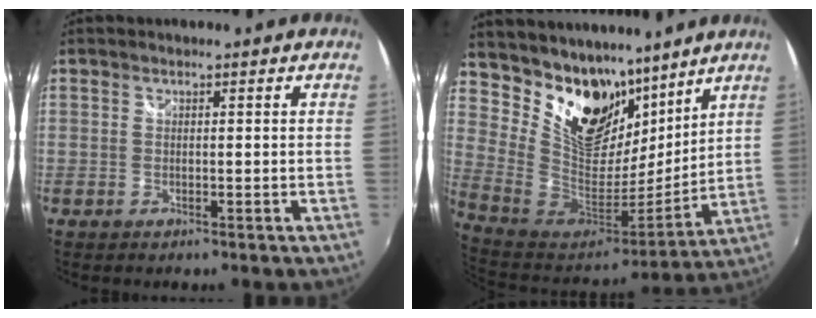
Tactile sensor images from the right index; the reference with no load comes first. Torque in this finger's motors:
{"motor_torque": [0.17, 0.50, 0.15, 0.08]}